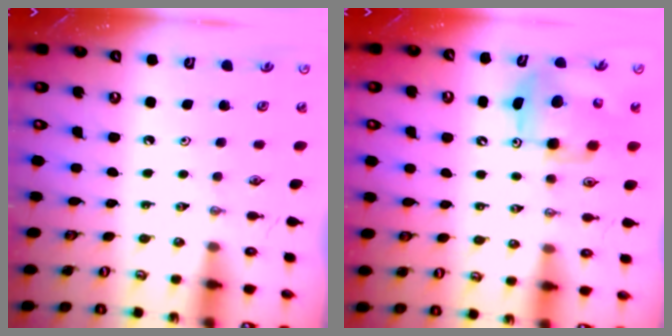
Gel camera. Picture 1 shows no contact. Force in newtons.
{"total": 7.8, "press": 7.7, "slide": 0.7}